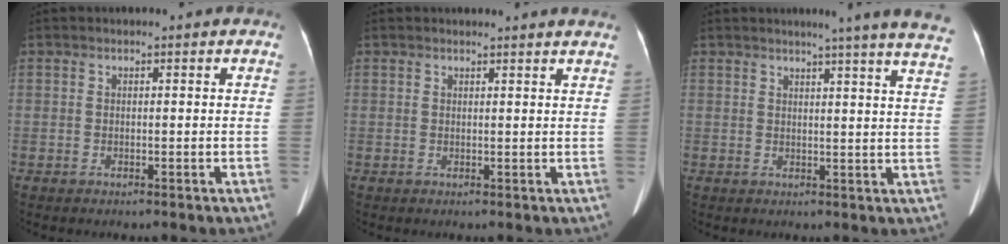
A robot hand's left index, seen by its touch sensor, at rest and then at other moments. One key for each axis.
{"total": 3.7, "fx": 3.7, "fy": -0.2, "fz": 0.7, "tx": -0.010, "ty": 0.001, "tz": 0.028}
{"total": 14.8, "fx": 13.0, "fy": -1.0, "fz": 7.0, "tx": -0.089, "ty": -0.050, "tz": 0.135}